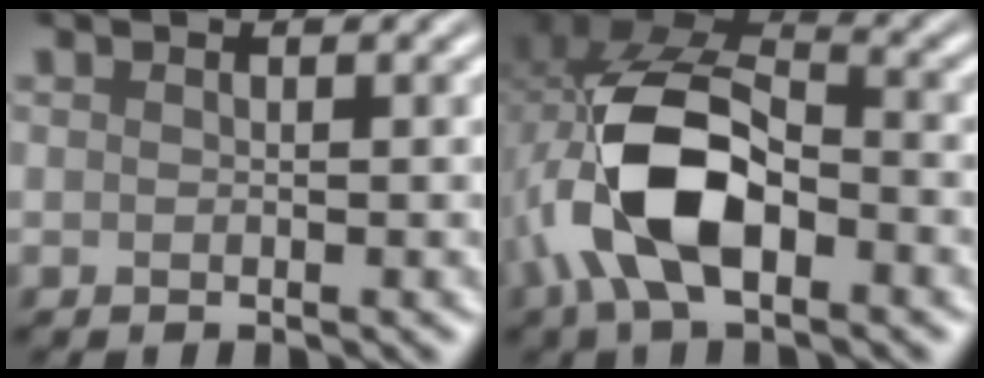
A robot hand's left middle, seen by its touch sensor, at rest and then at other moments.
{"total": 11.3, "force": [-3.2, 6.1, 9.0], "torque": [-0.190, 0.001, -0.063]}